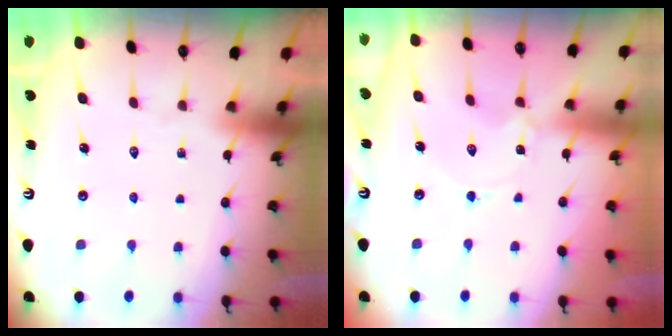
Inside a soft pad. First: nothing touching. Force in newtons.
{"total": 1.2, "press": 1.2, "slide": 0.2}